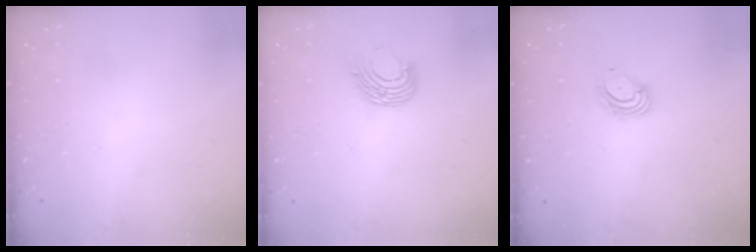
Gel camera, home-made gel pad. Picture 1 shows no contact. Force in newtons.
{"total": 8.2, "press": 8.2, "slide": 0.8}
{"total": 3.4, "press": 3.4, "slide": 0.3}